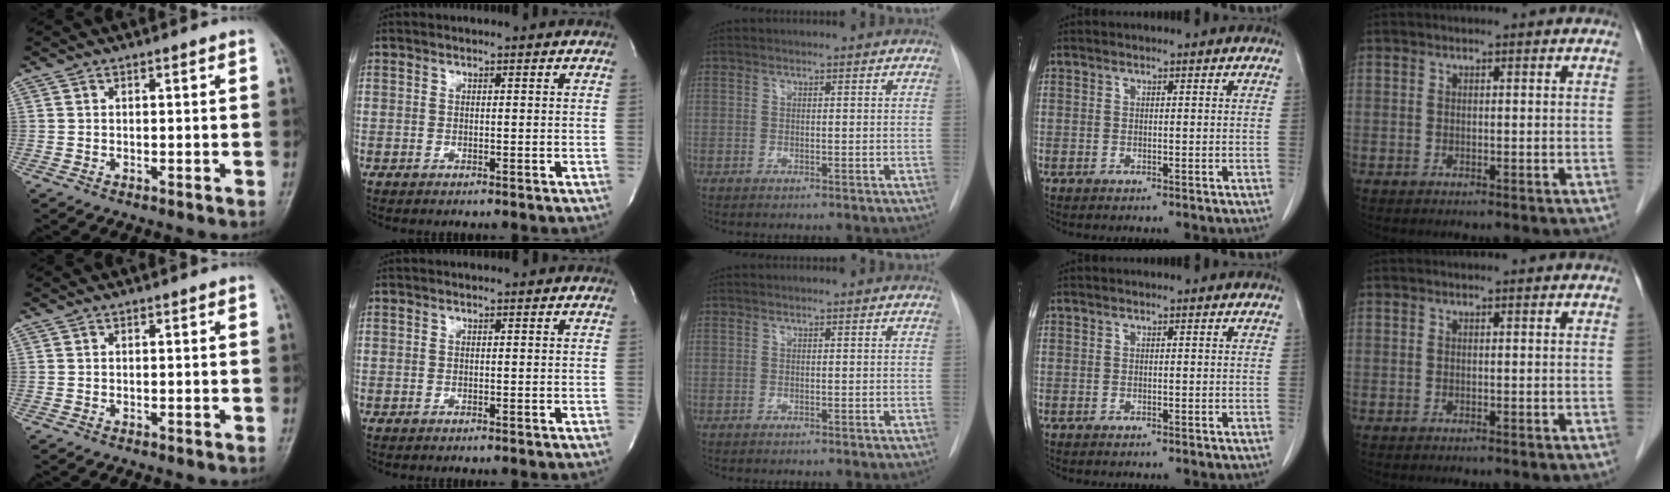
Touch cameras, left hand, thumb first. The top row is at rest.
{}